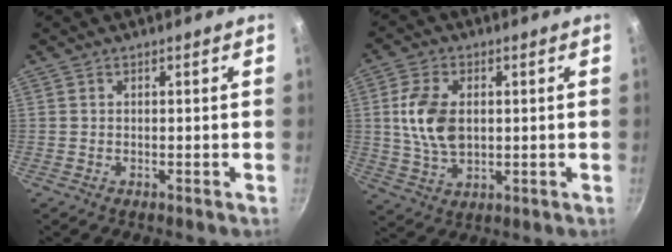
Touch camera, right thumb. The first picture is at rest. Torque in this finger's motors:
{"motor_torque": [-0.72, 1.14, 1.22, 0.29, 0.14]}